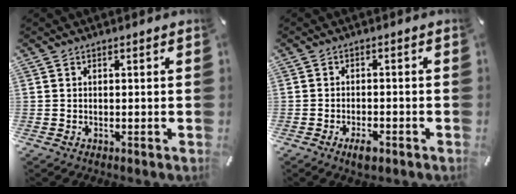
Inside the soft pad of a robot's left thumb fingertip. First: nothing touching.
{"total": 3.4, "force": [-2.0, 1.4, 2.3], "torque": [-0.042, 0.007, -0.036]}